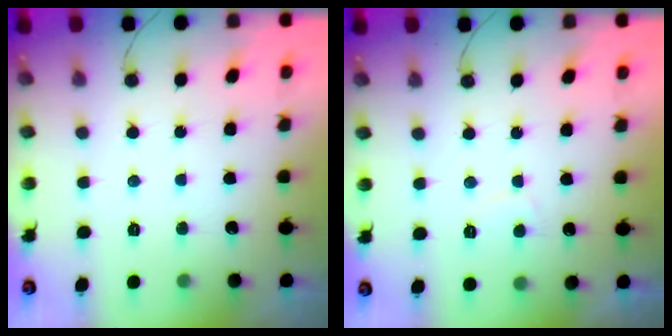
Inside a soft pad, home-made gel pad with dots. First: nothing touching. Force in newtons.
{"total": 2.0, "press": 1.9, "slide": 0.6}